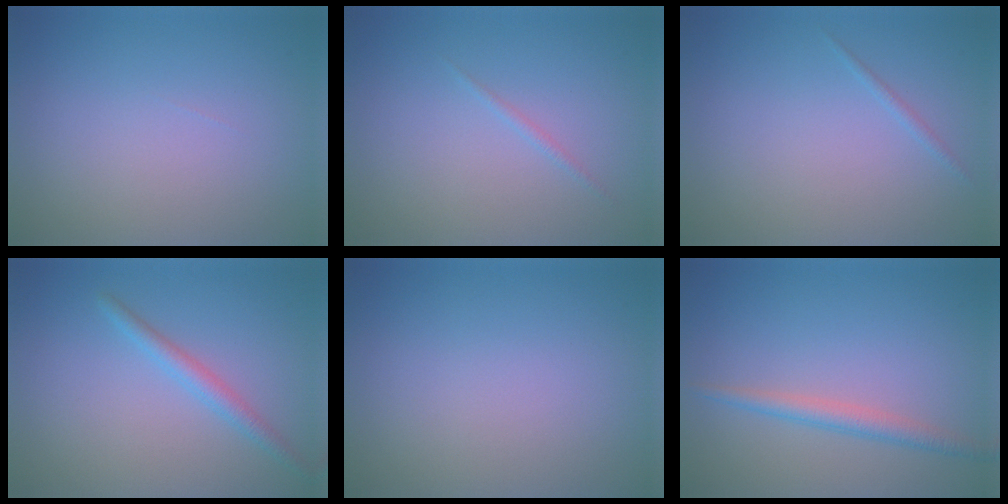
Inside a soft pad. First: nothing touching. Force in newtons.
{"total": 0.5, "press": 0.5, "slide": 0.1}
{"total": 0.6, "press": 0.6, "slide": 0.0}
{"total": 1.8, "press": 1.8, "slide": 0.1}
{"total": 0.0}
{"total": 2.1, "press": 2.1, "slide": 0.0}